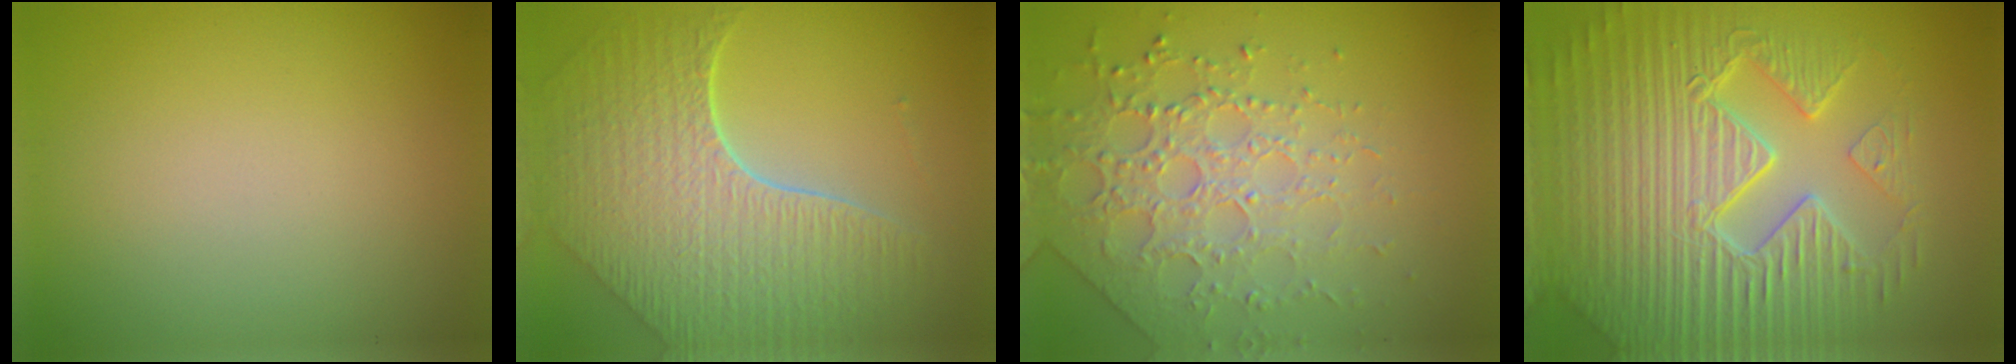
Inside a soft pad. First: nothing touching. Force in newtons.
{"total": 8.6, "press": 6.2, "slide": 6.0}
{"total": 4.2, "press": 4.1, "slide": 0.7}
{"total": 9.5, "press": 6.7, "slide": 6.7}